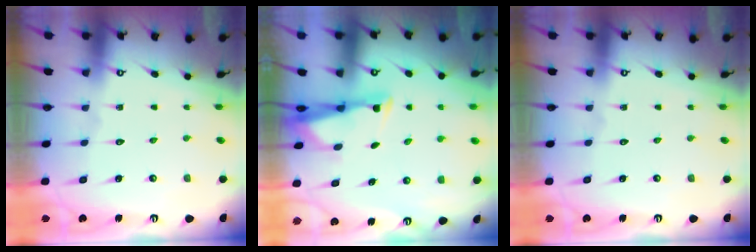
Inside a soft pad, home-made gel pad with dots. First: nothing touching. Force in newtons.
{"total": 2.7, "press": 2.6, "slide": 0.7}
{"total": 0.0}